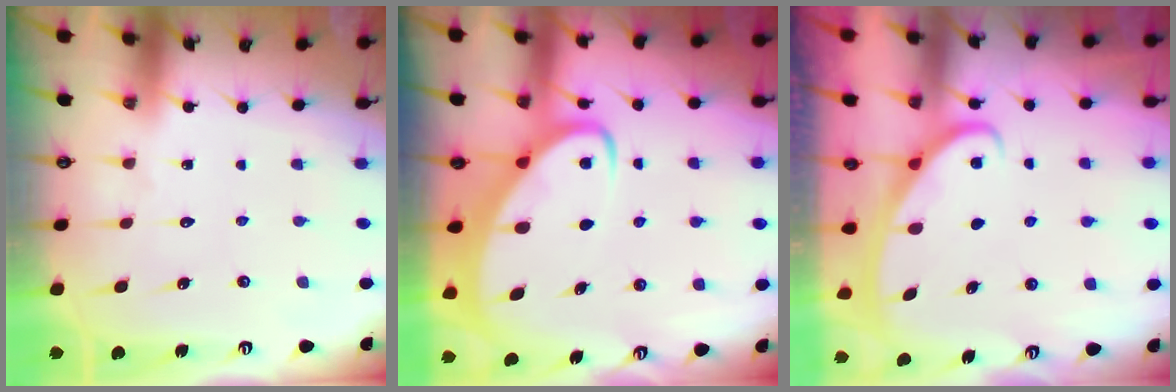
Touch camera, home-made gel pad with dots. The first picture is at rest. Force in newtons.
{"total": 5.3, "press": 5.2, "slide": 0.7}
{"total": 3.0, "press": 2.9, "slide": 0.4}